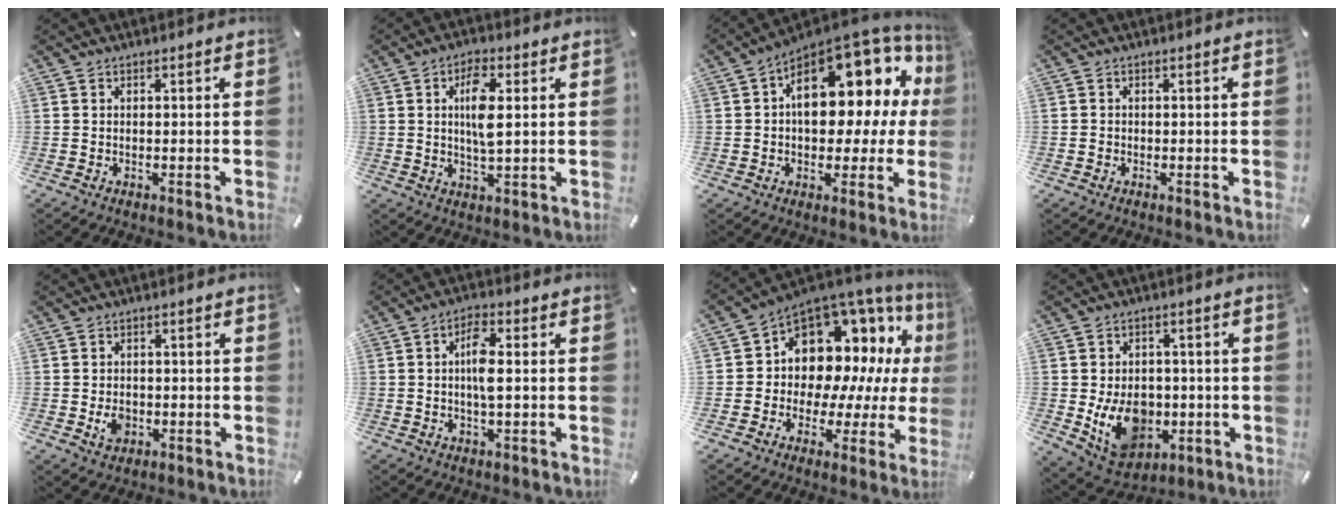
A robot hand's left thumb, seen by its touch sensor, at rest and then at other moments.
{"total": 7.5, "force": [1.7, 2.5, 6.9], "torque": [-0.146, -0.003, 0.022]}
{"total": 19.2, "force": [5.7, 11.2, 14.5], "torque": [-0.180, -0.050, 0.096]}
{"total": 0.7, "force": [-0.3, 0.6, 0.3], "torque": [-0.004, 0.003, -0.007]}
{"total": 3.8, "force": [-1.0, 3.1, 2.1], "torque": [-0.035, 0.000, -0.019]}
{"total": 6.3, "force": [0.3, 2.1, 5.9], "torque": [-0.110, 0.003, -0.001]}
{"total": 13.3, "force": [5.5, 10.4, 6.3], "torque": [-0.101, -0.070, 0.103]}
{"total": 13.4, "force": [-2.5, 10.4, 8.0], "torque": [-0.140, 0.004, -0.037]}